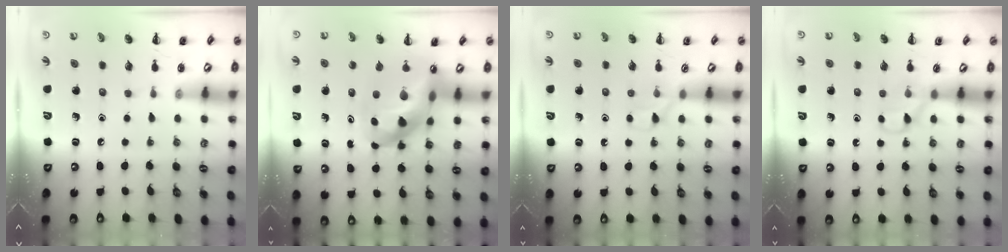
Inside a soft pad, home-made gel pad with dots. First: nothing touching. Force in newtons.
{"total": 13.8, "press": 13.3, "slide": 3.7}
{"total": 3.4, "press": 3.1, "slide": 1.3}
{"total": 4.5, "press": 4.2, "slide": 1.6}